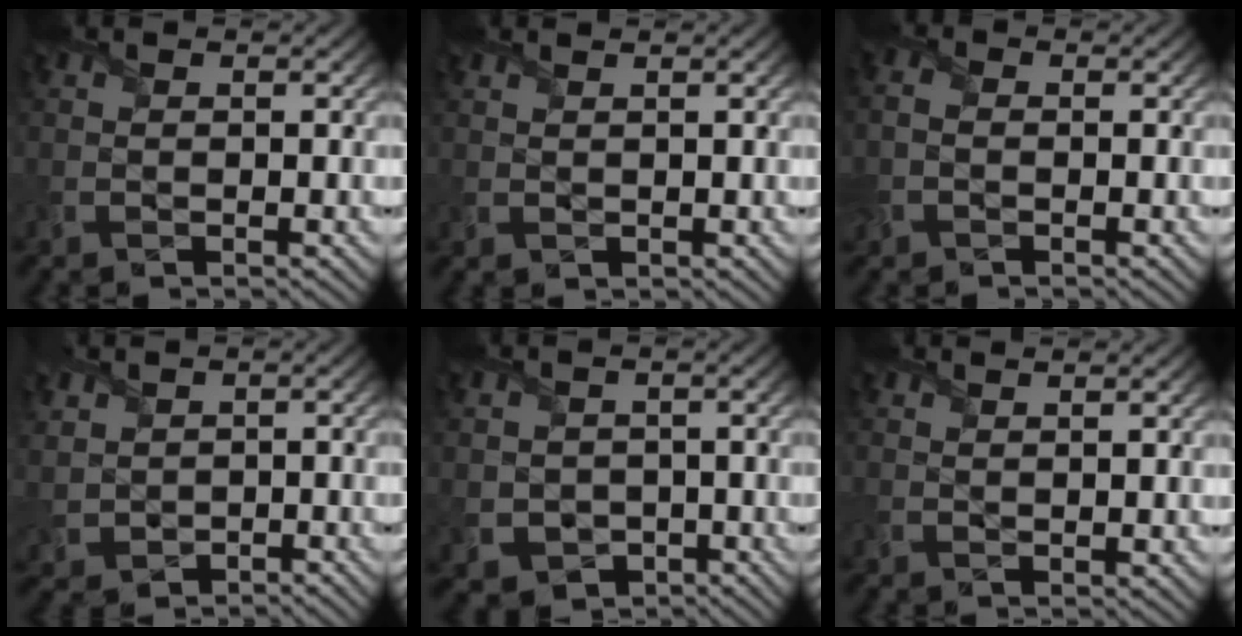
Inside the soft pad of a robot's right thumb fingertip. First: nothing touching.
{"total": 0.7, "force": [0.7, -0.1, 0.0], "torque": [-0.006, -0.002, 0.016]}
{"total": 2.2, "force": [-0.7, 1.6, 1.4], "torque": [-0.047, 0.001, -0.016]}
{"total": 3.6, "force": [0.7, 3.4, 0.7], "torque": [-0.058, -0.007, 0.011]}
{"total": 3.0, "force": [-0.3, 3.0, 0.7], "torque": [-0.045, -0.015, -0.010]}
{"total": 2.2, "force": [2.0, -0.1, 0.9], "torque": [-0.019, -0.001, 0.039]}